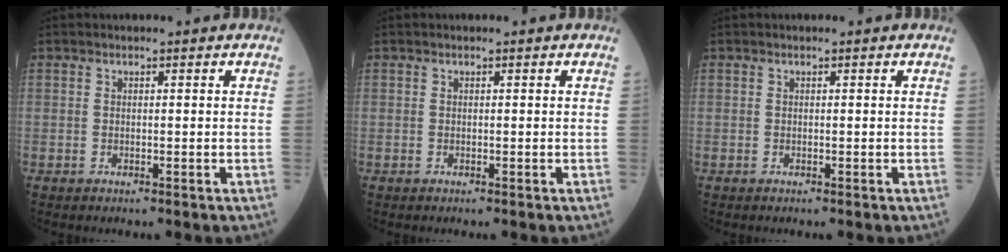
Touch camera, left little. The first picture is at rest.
{"total": 0.0}
{"total": 0.0}